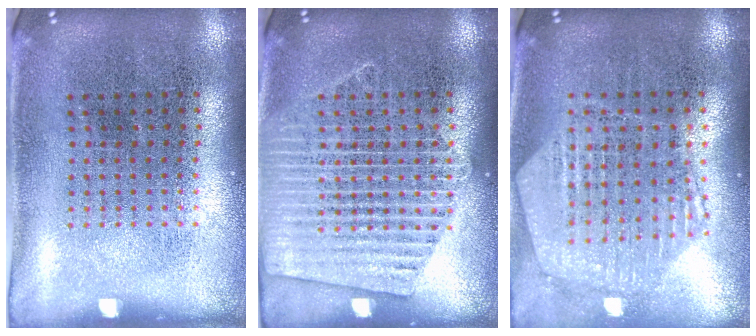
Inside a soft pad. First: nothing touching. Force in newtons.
{"total": 2.9, "press": 2.9, "slide": 0.3}
{"total": 1.2, "press": 1.2, "slide": 0.1}